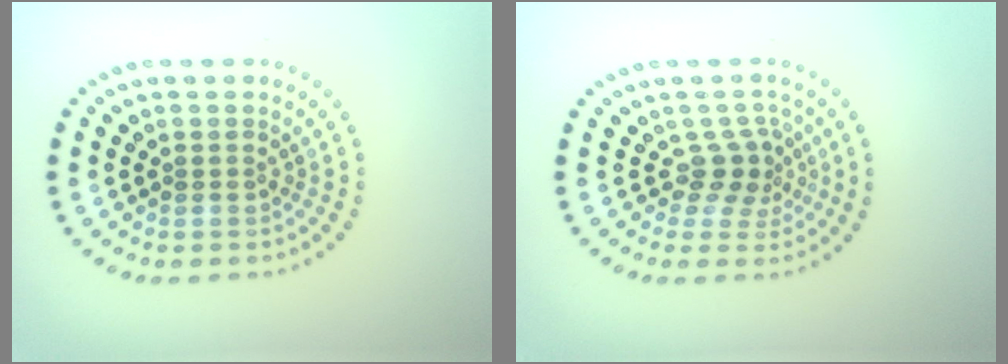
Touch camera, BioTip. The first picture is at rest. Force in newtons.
{"total": 2.5, "press": 1.8, "slide": 1.7}